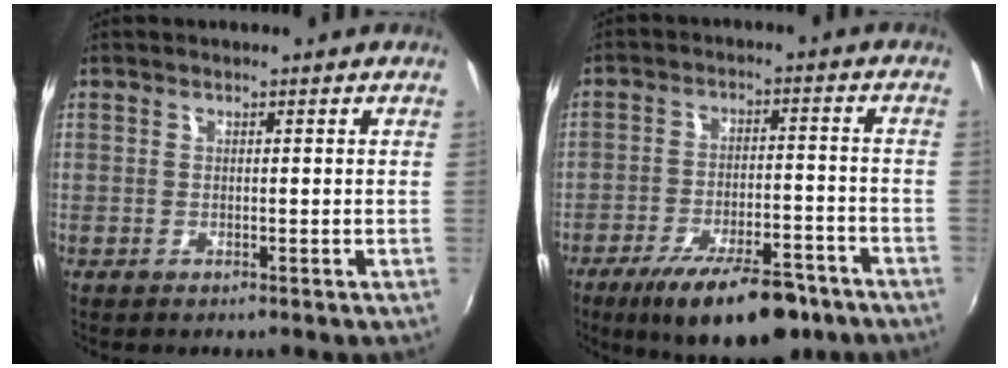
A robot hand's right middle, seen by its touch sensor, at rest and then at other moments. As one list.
[{"total": 16.0, "force": [-11.3, 5.2, 10.1], "torque": [-0.174, -0.017, -0.166]}]